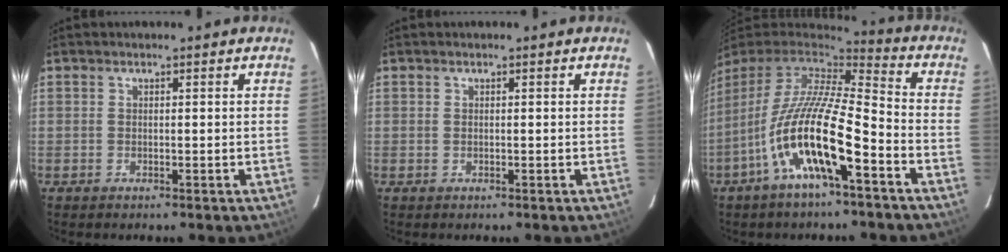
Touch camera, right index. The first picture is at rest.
{"total": 0.0}
{"total": 18.1, "force": [-7.9, 4.1, 15.7], "torque": [-0.289, -0.028, -0.154]}